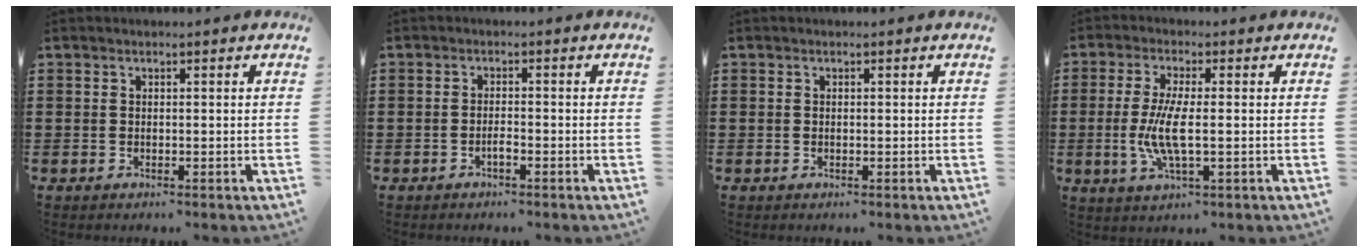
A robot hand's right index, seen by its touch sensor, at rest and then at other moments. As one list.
[{"total": 1.4, "force": [-0.8, 0.1, 1.1], "torque": [-0.023, -0.004, -0.014]}, {"total": 0.0}, {"total": 6.5, "force": [-0.9, 1.4, 6.3], "torque": [-0.139, -0.012, -0.024]}]